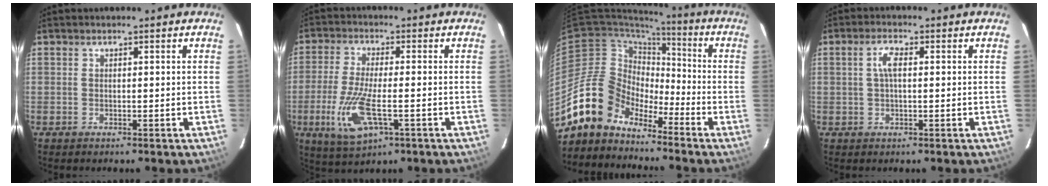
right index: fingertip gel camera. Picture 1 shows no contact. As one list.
[{"total": 11.2, "force": [-3.8, 3.6, 10.0], "torque": [-0.217, -0.020, -0.068]}, {"total": 11.5, "force": [-9.6, 6.2, 1.0], "torque": [-0.023, 0.037, -0.186]}, {"total": 3.1, "force": [0.5, 1.1, 2.9], "torque": [-0.060, 0.008, 0.009]}]